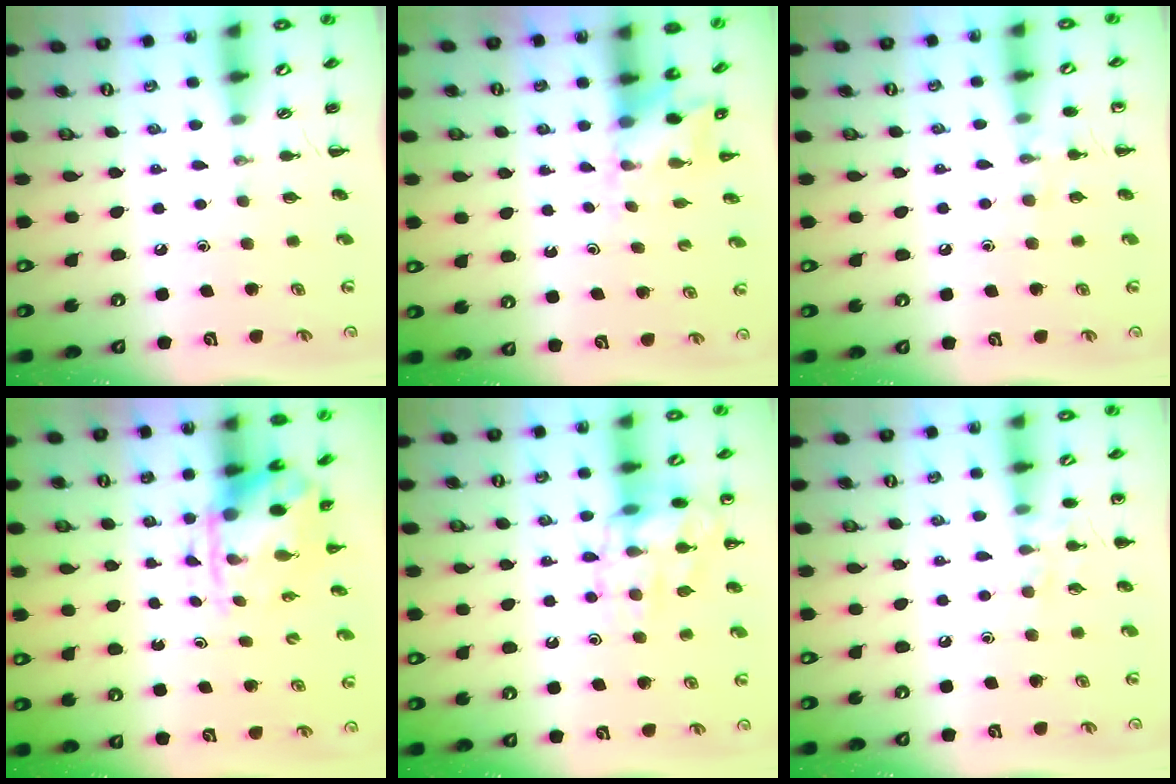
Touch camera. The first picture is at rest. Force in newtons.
{"total": 2.3, "press": 2.3, "slide": 0.6}
{"total": 6.5, "press": 6.2, "slide": 1.9}
{"total": 3.7, "press": 3.6, "slide": 0.9}
{"total": 13.3, "press": 13.3, "slide": 1.1}
{"total": 7.5, "press": 7.2, "slide": 1.8}